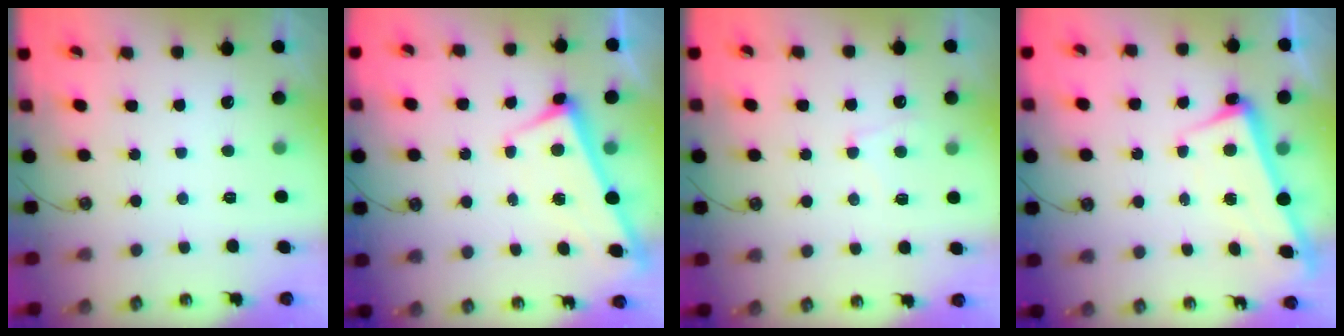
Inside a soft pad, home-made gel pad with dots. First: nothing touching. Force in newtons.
{"total": 2.8, "press": 2.8, "slide": 0.5}
{"total": 0.6, "press": 0.3, "slide": 0.5}
{"total": 2.2, "press": 2.0, "slide": 0.8}